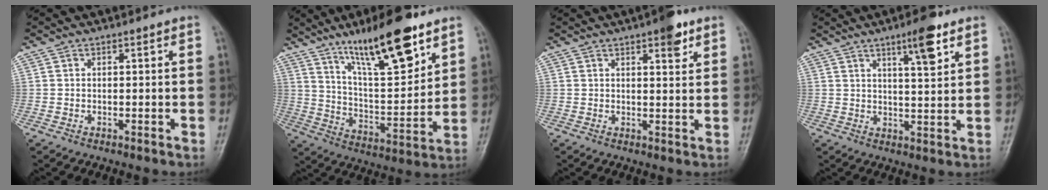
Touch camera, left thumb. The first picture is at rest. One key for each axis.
{"total": 18.7, "fx": 11.9, "fy": 5.1, "fz": 13.4, "tx": -0.191, "ty": -0.061, "tz": 0.210}
{"total": 5.1, "fx": 3.0, "fy": 1.7, "fz": 3.7, "tx": -0.036, "ty": -0.013, "tz": 0.037}
{"total": 7.4, "fx": 4.3, "fy": 1.6, "fz": 5.8, "tx": -0.079, "ty": -0.025, "tz": 0.066}